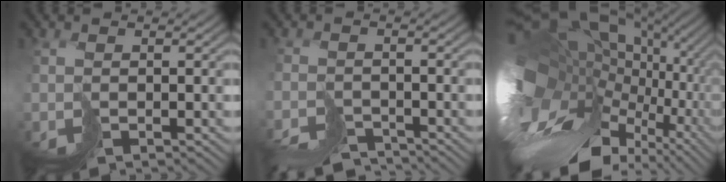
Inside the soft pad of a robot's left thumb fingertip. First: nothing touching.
{"total": 4.7, "force": [-4.6, 0.9, 0.6], "torque": [-0.005, -0.008, -0.086]}
{"total": 18.5, "force": [0.8, 13.0, 13.2], "torque": [-0.276, -0.017, 0.049]}